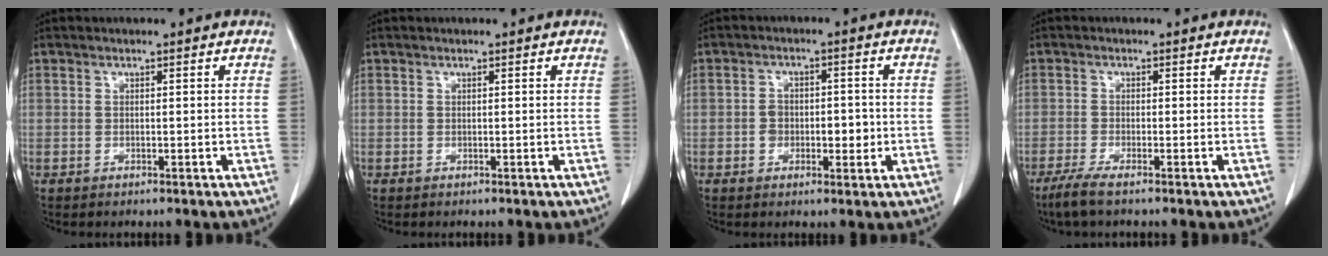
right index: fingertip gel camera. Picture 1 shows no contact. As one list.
[{"total": 0.0}, {"total": 4.8, "force": [-0.9, 3.1, 3.6], "torque": [-0.050, 0.012, -0.010]}, {"total": 2.9, "force": [-2.1, 0.0, 2.0], "torque": [-0.048, -0.008, -0.047]}]